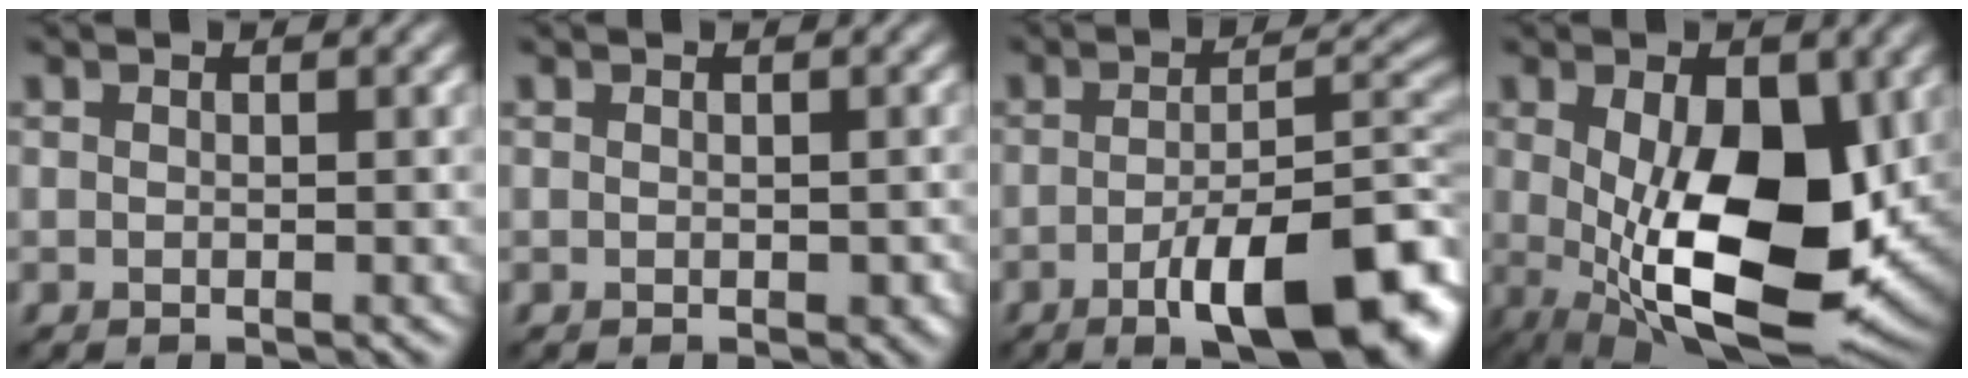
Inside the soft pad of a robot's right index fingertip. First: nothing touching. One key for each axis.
{"total": 0.8, "fx": -0.1, "fy": 0.6, "fz": 0.6, "tx": -0.009, "ty": -0.005, "tz": 0.000}
{"total": 11.3, "fx": -5.0, "fy": 3.7, "fz": 9.4, "tx": -0.133, "ty": -0.002, "tz": -0.077}
{"total": 12.7, "fx": -0.7, "fy": 6.4, "fz": 11.0, "tx": -0.174, "ty": -0.027, "tz": 0.003}